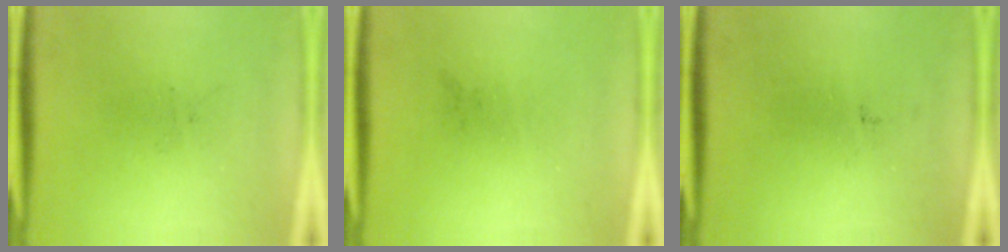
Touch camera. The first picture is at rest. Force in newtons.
{"total": 0.0}
{"total": 0.0}